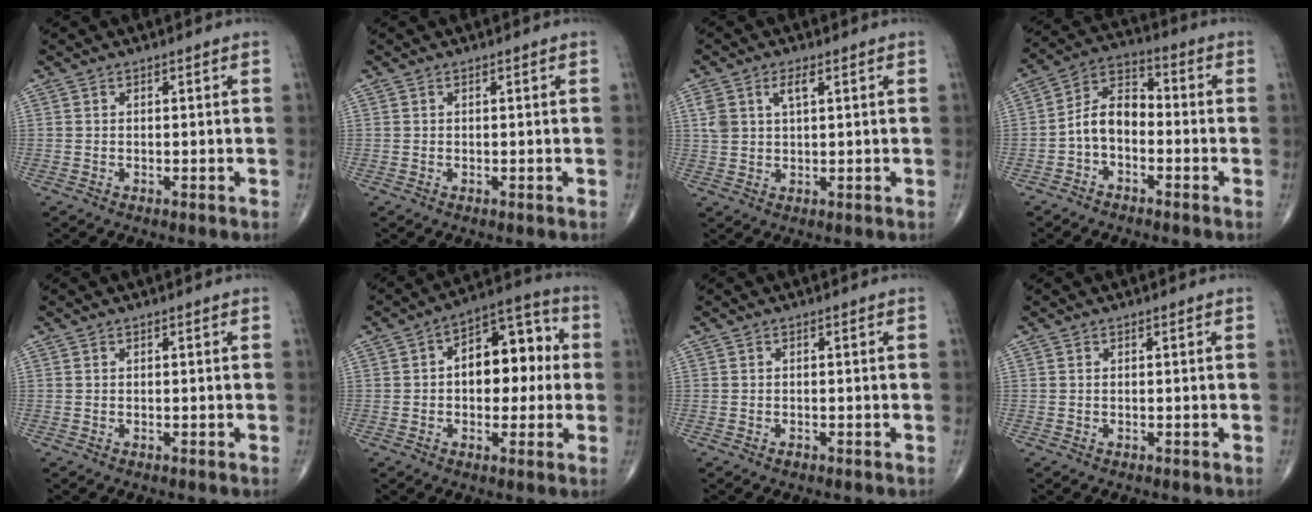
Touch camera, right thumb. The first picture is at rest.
{"total": 0.0}
{"total": 4.8, "force": [2.0, 2.3, 3.7], "torque": [-0.078, 0.004, 0.042]}
{"total": 8.0, "force": [-2.1, 5.1, 5.8], "torque": [-0.093, 0.039, -0.054]}
{"total": 0.0}
{"total": 13.2, "force": [0.9, 7.9, 10.5], "torque": [-0.109, 0.034, 0.003]}
{"total": 0.5, "force": [-0.4, 0.3, 0.2], "torque": [-0.002, 0.001, -0.008]}
{"total": 0.0}